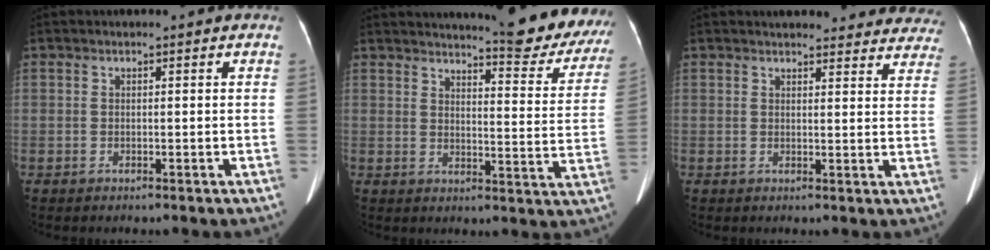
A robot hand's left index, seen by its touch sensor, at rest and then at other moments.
{"total": 17.6, "force": [16.2, 2.0, 6.7], "torque": [-0.073, -0.080, 0.176]}
{"total": 20.8, "force": [19.4, 5.3, 5.4], "torque": [-0.054, -0.037, 0.206]}